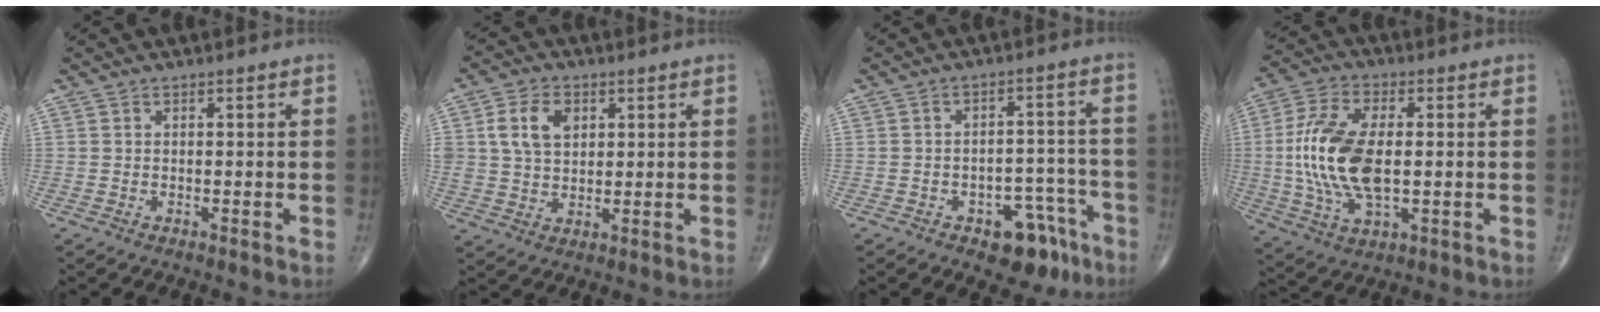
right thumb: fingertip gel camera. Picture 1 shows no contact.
{"total": 8.3, "force": [2.6, 5.8, 5.4], "torque": [-0.089, -0.004, 0.050]}
{"total": 9.5, "force": [-5.6, 5.3, 5.5], "torque": [-0.037, 0.049, -0.070]}
{"total": 16.3, "force": [0.0, 8.3, 14.1], "torque": [-0.296, -0.001, 0.001]}